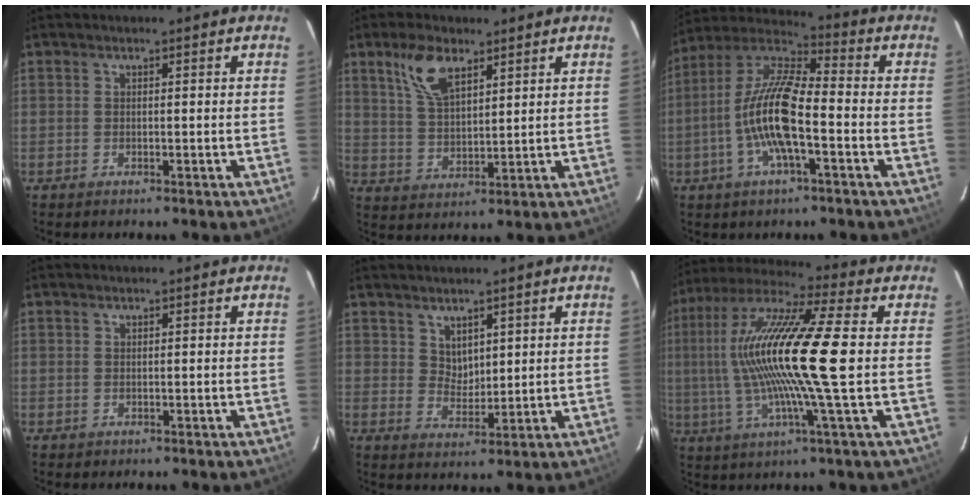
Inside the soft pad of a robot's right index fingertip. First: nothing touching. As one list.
[{"total": 8.6, "force": [5.2, 3.9, 5.7], "torque": [-0.112, 0.012, 0.106]}, {"total": 14.0, "force": [-3.7, 3.6, 13.0], "torque": [-0.258, 0.001, -0.077]}, {"total": 0.7, "force": [0.2, 0.7, -0.1], "torque": [0.005, 0.003, 0.003]}, {"total": 3.8, "force": [2.6, 2.5, 1.2], "torque": [-0.012, 0.002, 0.054]}, {"total": 20.0, "force": [0.6, 0.5, 20.0], "torque": [-0.380, 0.006, -0.001]}]